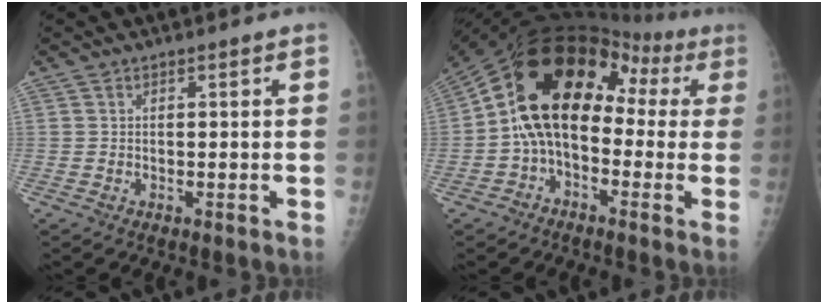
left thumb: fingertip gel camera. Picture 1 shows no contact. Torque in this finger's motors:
{"motor_torque": [0.00, 3.67, 0.71, 0.07, 0.88]}